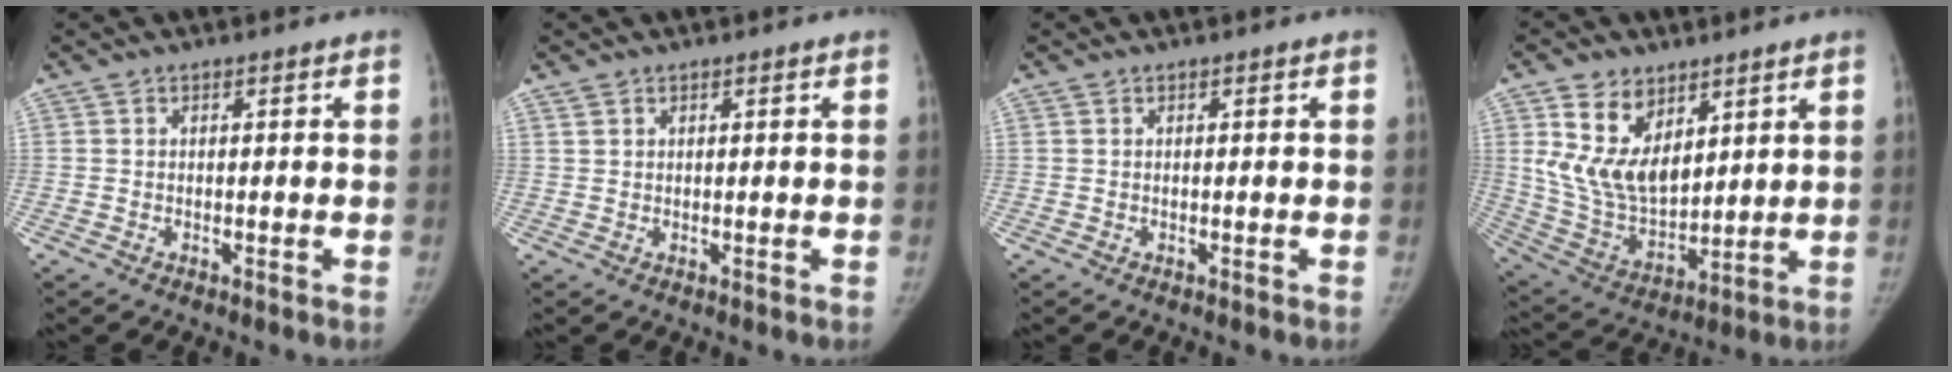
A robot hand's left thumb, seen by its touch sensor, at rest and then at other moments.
{"total": 1.3, "force": [0.9, 0.8, 0.4], "torque": [-0.006, 0.002, 0.019]}
{"total": 0.0}
{"total": 14.6, "force": [6.6, 9.1, 9.4], "torque": [-0.145, -0.039, 0.148]}